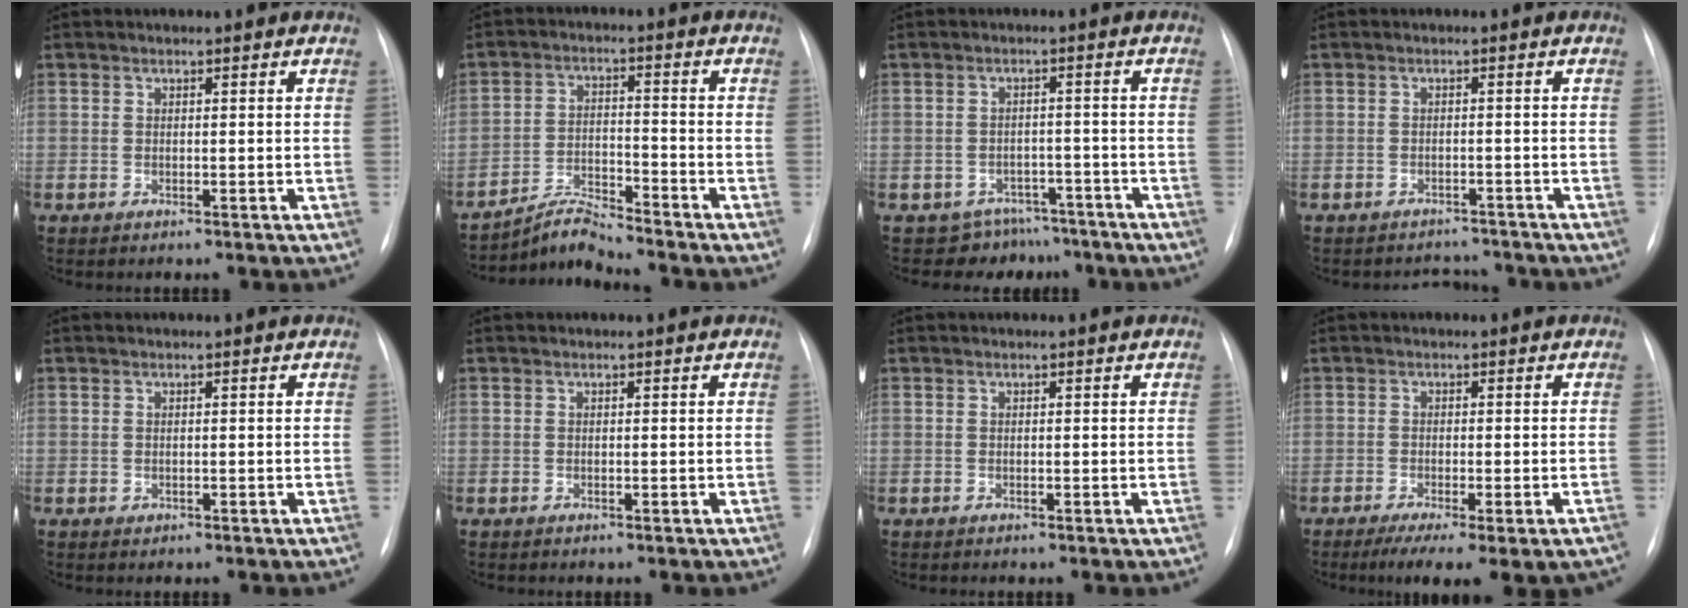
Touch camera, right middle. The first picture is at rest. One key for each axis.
{"total": 5.3, "fx": -5.2, "fy": -1.1, "fz": 0.0, "tx": -0.012, "ty": -0.010, "tz": -0.094}
{"total": 6.5, "fx": -5.4, "fy": 3.5, "fz": -0.8, "tx": 0.025, "ty": 0.029, "tz": -0.071}
{"total": 4.0, "fx": -3.7, "fy": 1.3, "fz": -0.6, "tx": 0.008, "ty": 0.008, "tz": -0.049}
{"total": 0.0}
{"total": 0.0}
{"total": 0.0}
{"total": 10.2, "fx": -7.0, "fy": 2.4, "fz": 7.0, "tx": -0.089, "ty": -0.010, "tz": -0.100}